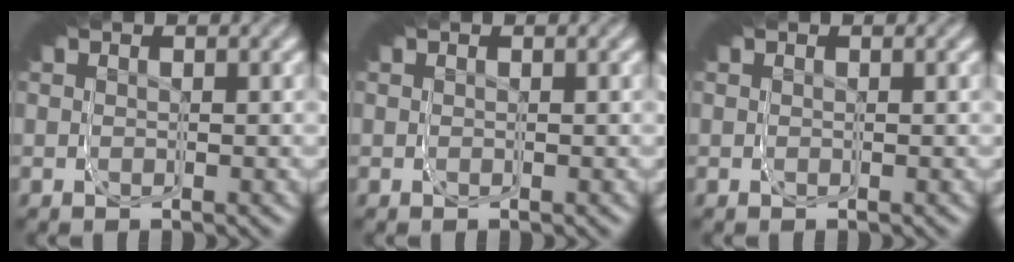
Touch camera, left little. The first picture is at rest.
{"total": 0.0}
{"total": 0.0}